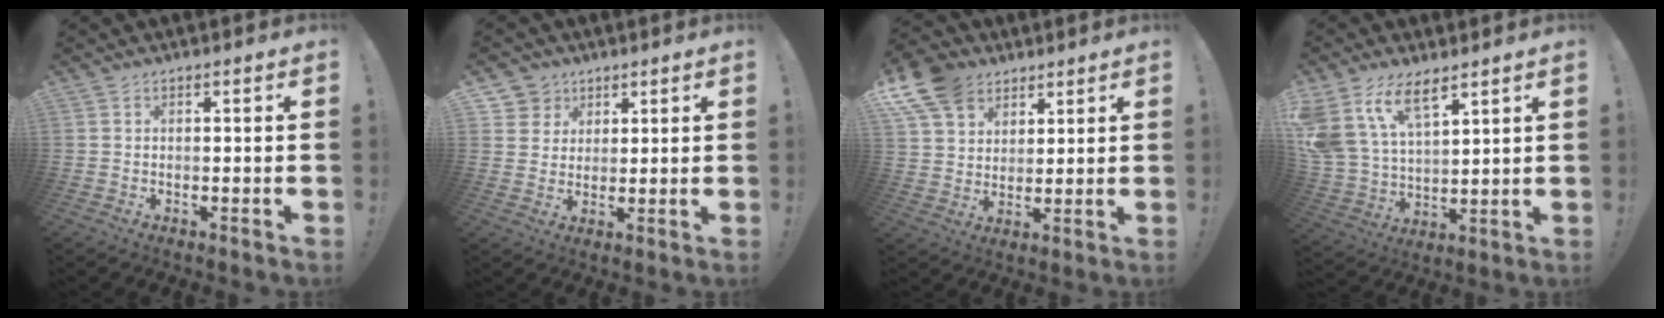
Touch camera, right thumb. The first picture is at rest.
{"total": 6.0, "force": [3.0, 5.2, 0.3], "torque": [0.001, -0.026, 0.059]}
{"total": 12.5, "force": [7.5, 8.8, 4.9], "torque": [-0.092, -0.045, 0.148]}
{"total": 14.2, "force": [9.3, 7.1, 8.0], "torque": [-0.185, -0.053, 0.176]}